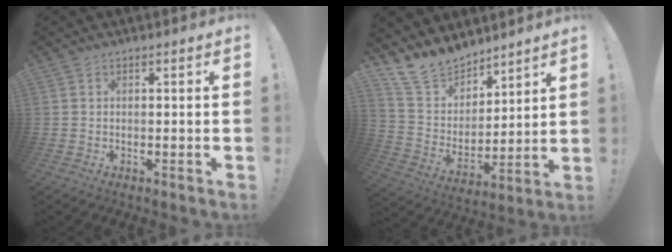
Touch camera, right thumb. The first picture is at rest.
{"total": 13.7, "force": [12.0, 6.3, 2.3], "torque": [-0.064, -0.099, 0.229]}